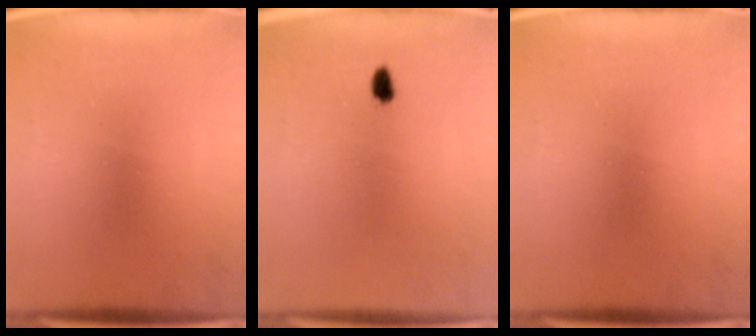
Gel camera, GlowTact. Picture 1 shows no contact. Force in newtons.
{"total": 1.4}
{"total": 0.0}